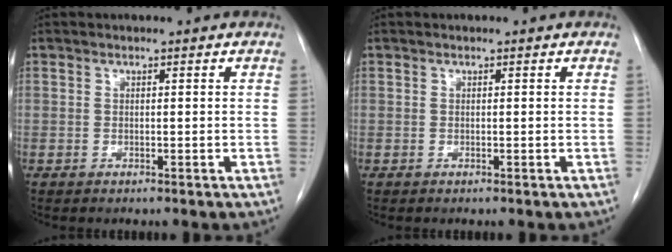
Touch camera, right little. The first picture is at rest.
{"total": 0.0}